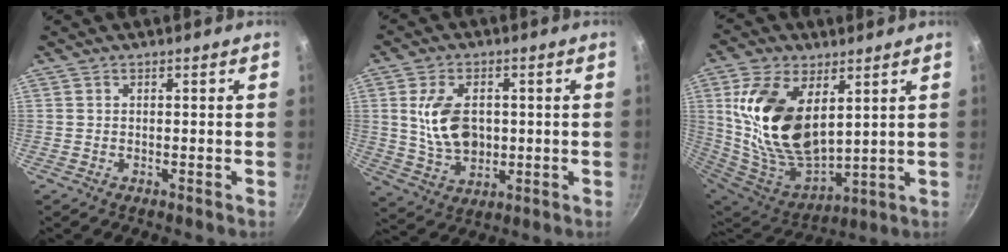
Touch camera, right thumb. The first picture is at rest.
{"total": 11.4, "force": [1.1, 7.6, 8.4], "torque": [-0.135, -0.008, 0.028]}
{"total": 21.5, "force": [6.2, 12.3, 16.5], "torque": [-0.301, -0.045, 0.134]}